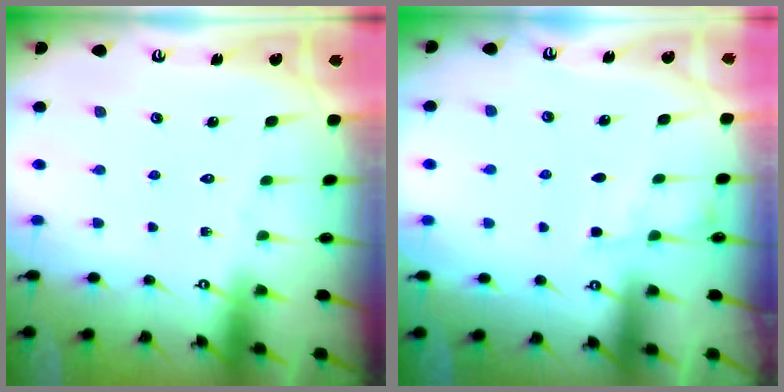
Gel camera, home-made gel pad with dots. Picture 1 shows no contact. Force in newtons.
{"total": 2.2, "press": 2.2, "slide": 0.3}